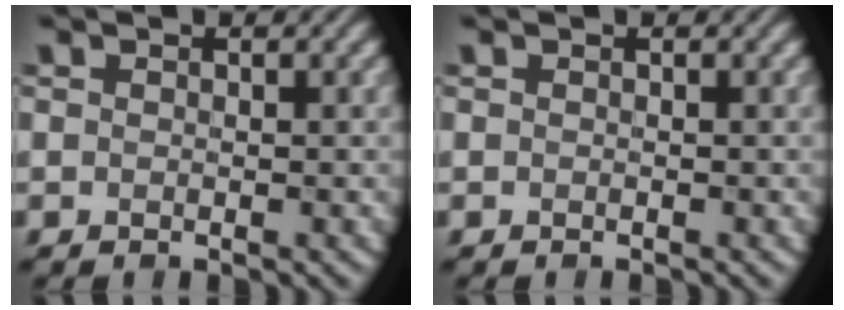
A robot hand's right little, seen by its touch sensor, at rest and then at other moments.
{"total": 0.0}